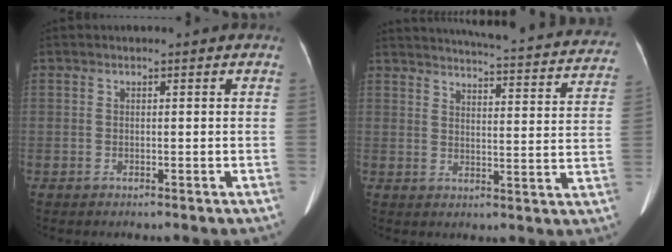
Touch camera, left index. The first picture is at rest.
{"total": 26.9, "force": [25.1, 3.4, 9.1], "torque": [-0.136, -0.056, 0.292]}